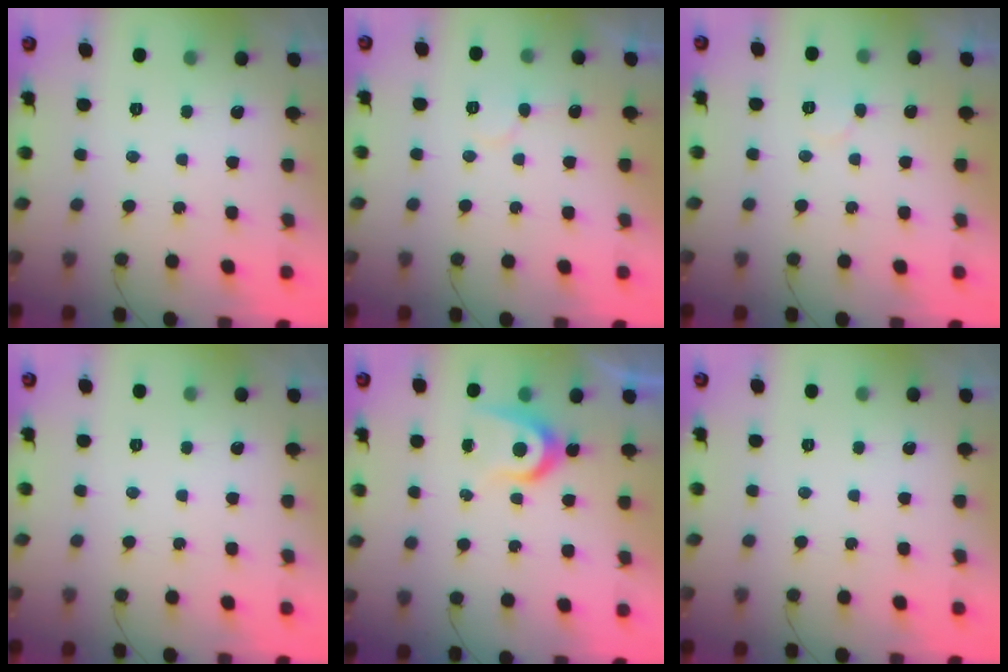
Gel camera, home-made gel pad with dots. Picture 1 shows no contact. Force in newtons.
{"total": 6.4, "press": 6.4, "slide": 0.5}
{"total": 5.6, "press": 5.6, "slide": 0.5}
{"total": 0.0}
{"total": 6.8, "press": 6.8, "slide": 0.6}
{"total": 0.0}